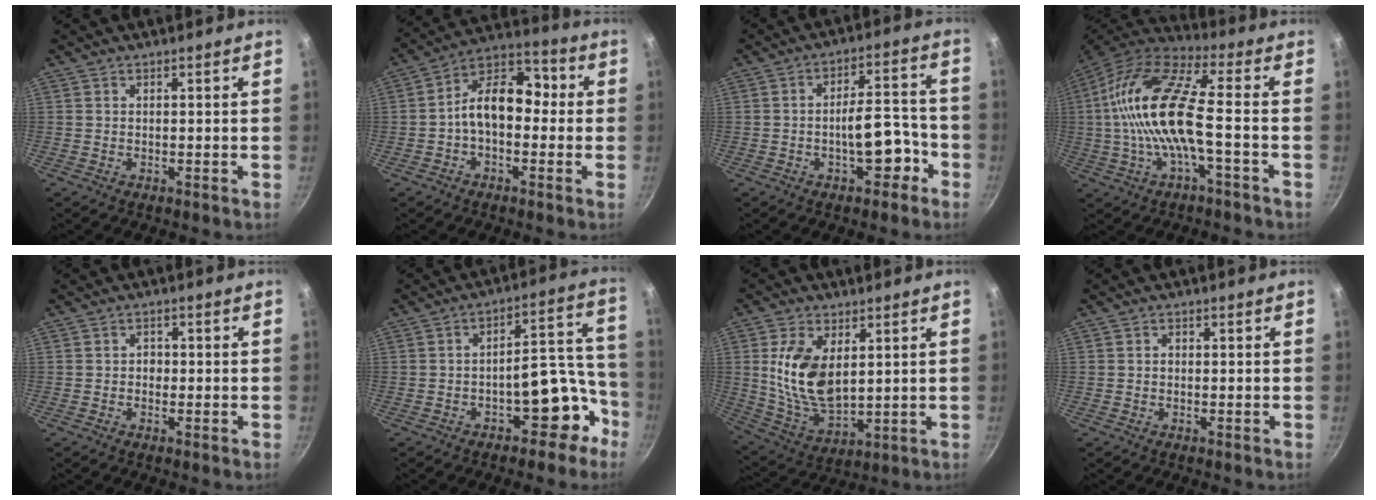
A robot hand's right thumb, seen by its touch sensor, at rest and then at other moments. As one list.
[{"total": 12.2, "force": [-0.8, 8.1, 9.1], "torque": [-0.106, 0.051, -0.038]}, {"total": 9.2, "force": [-3.9, 4.3, 7.2], "torque": [-0.068, 0.055, -0.049]}, {"total": 18.4, "force": [-1.6, 6.4, 17.2], "torque": [-0.339, 0.036, -0.046]}, {"total": 1.9, "force": [-0.3, 1.6, 1.1], "torque": [-0.009, 0.002, -0.008]}, {"total": 11.5, "force": [-5.7, 6.3, 7.7], "torque": [-0.033, 0.097, -0.070]}, {"total": 14.0, "force": [3.0, 8.1, 11.1], "torque": [-0.200, -0.026, 0.069]}, {"total": 1.1, "force": [0.0, 0.9, 0.6], "torque": [-0.008, 0.005, -0.002]}]